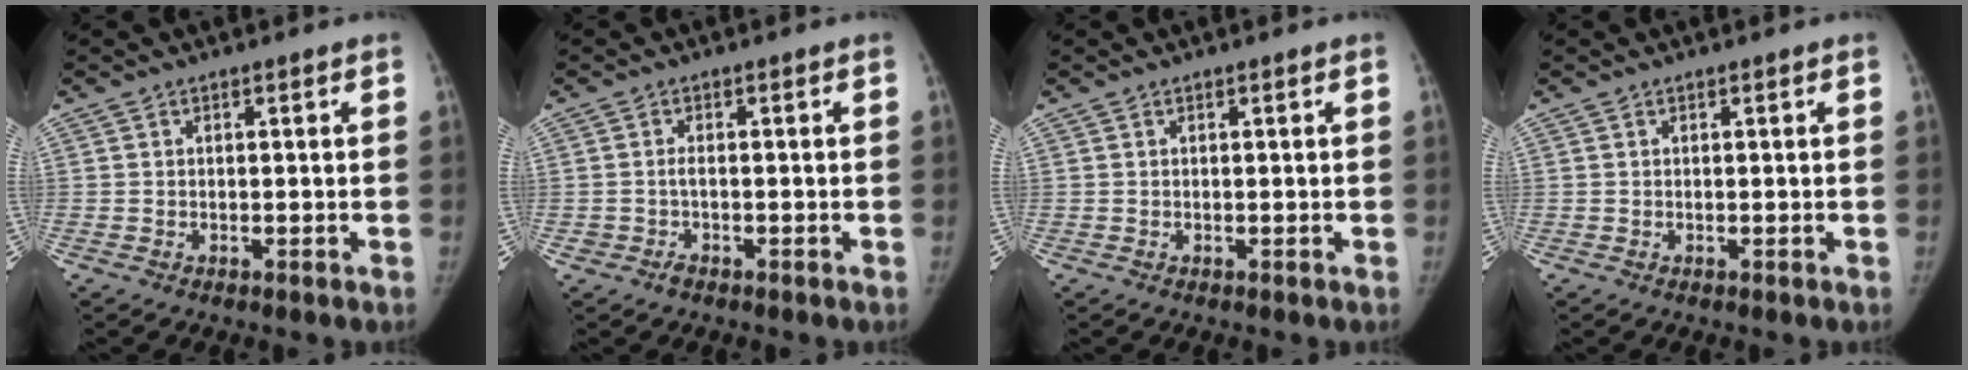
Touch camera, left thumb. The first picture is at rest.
{"total": 1.3, "force": [-0.7, 0.8, 0.8], "torque": [-0.014, 0.005, -0.012]}
{"total": 0.0}
{"total": 0.0}